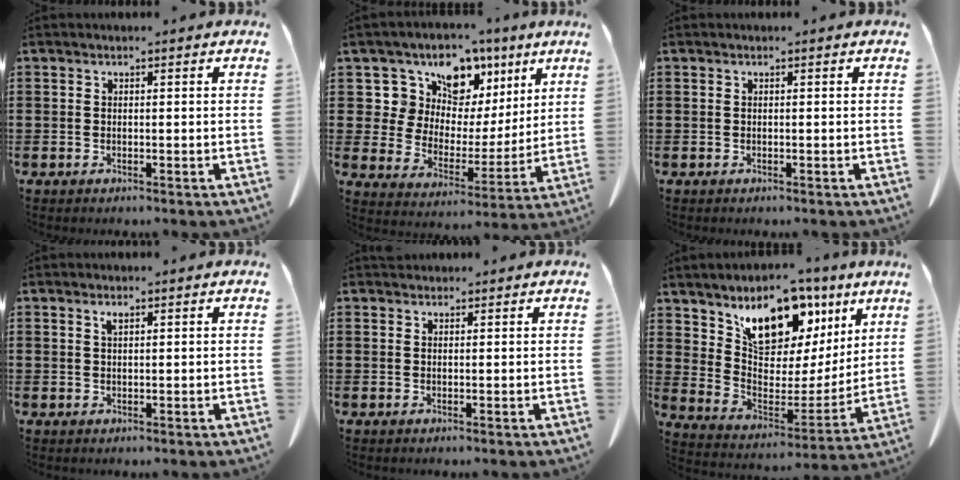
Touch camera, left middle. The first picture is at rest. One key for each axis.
{"total": 8.0, "fx": 5.9, "fy": 5.3, "fz": 0.8, "tx": -0.055, "ty": -0.051, "tz": 0.103}
{"total": 0.0}
{"total": 1.2, "fx": 0.7, "fy": 0.3, "fz": 0.9, "tx": -0.021, "ty": 0.000, "tz": 0.014}
{"total": 0.9, "fx": 0.9, "fy": 0.4, "fz": -0.1, "tx": -0.001, "ty": 0.002, "tz": 0.017}
{"total": 11.1, "fx": 8.1, "fy": 5.8, "fz": 5.0, "tx": -0.118, "ty": -0.051, "tz": 0.148}